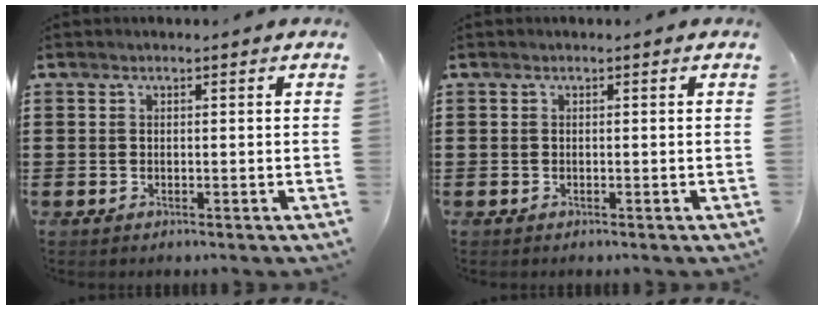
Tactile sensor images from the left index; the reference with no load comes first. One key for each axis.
{"total": 0.0}